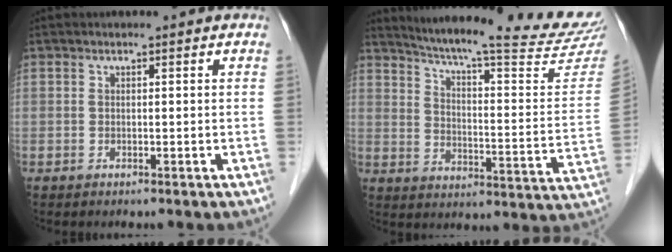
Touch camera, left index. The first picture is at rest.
{"total": 26.2, "force": [24.0, -0.1, 10.6], "torque": [-0.160, -0.089, 0.305]}